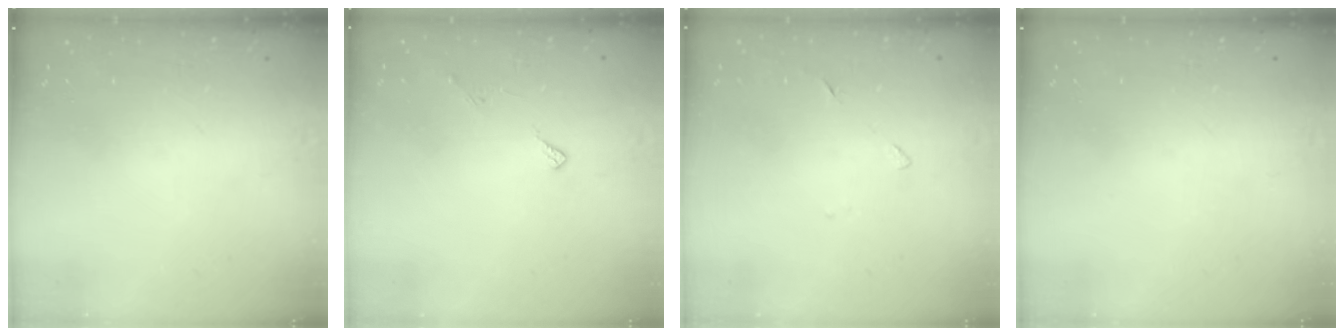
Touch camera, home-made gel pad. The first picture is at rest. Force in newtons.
{"total": 6.0, "press": 6.0, "slide": 0.6}
{"total": 2.7, "press": 2.6, "slide": 0.3}
{"total": 0.0}